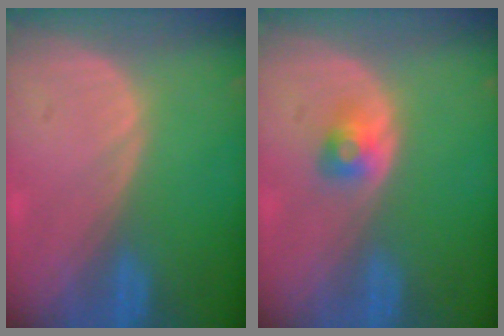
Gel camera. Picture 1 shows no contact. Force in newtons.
{"total": 2.6, "press": 2.4, "slide": 1.0}